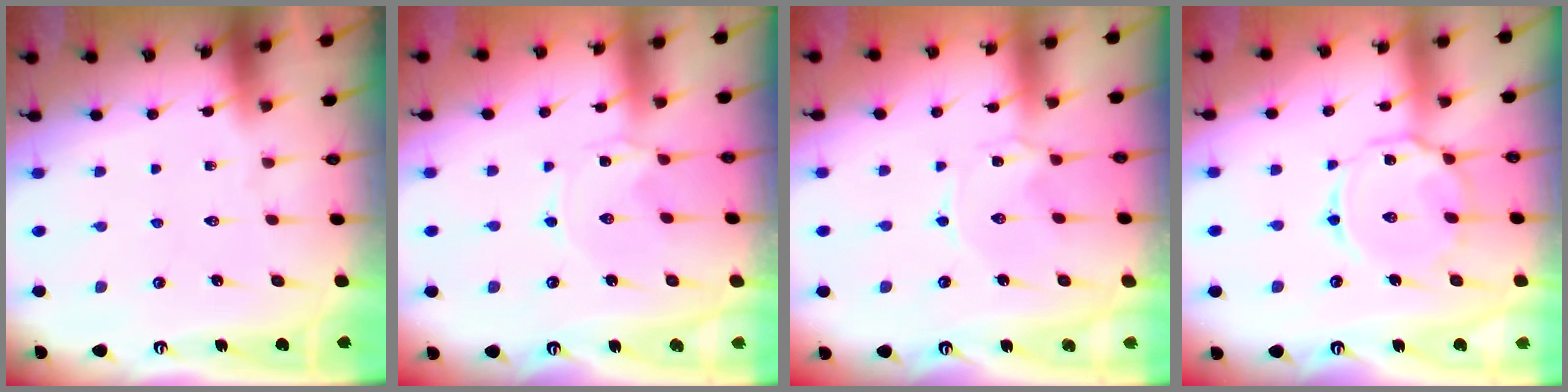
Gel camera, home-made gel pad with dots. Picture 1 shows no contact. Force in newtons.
{"total": 0.0}
{"total": 0.0}
{"total": 10.7, "press": 10.7, "slide": 0.8}